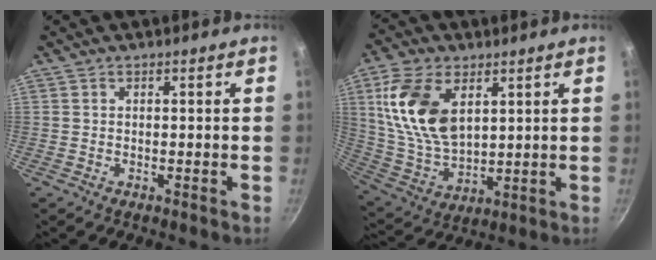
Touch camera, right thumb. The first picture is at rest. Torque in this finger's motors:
{"motor_torque": [-1.39, 2.13, 1.71, 0.44, 0.57]}